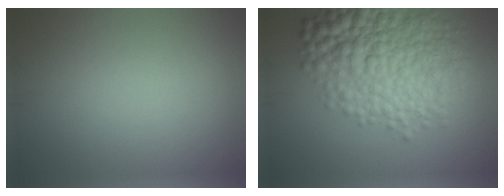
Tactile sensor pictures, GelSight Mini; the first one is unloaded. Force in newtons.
{"total": 9.7, "press": 9.7, "slide": 0.1}